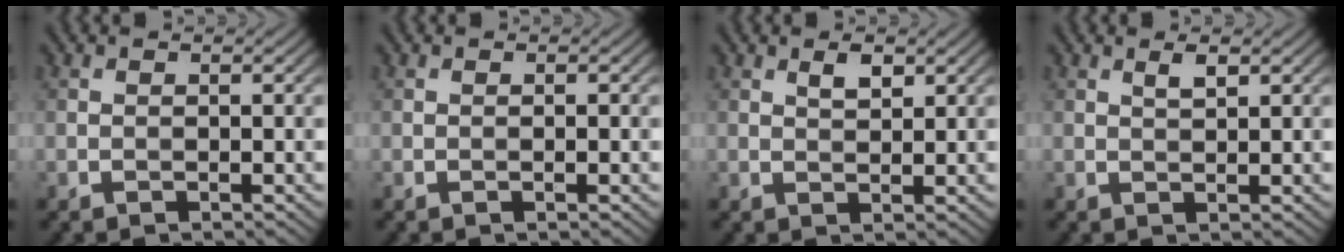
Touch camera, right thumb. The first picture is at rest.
{"total": 0.7, "force": [-0.2, 0.0, 0.7], "torque": [-0.011, 0.000, -0.003]}
{"total": 2.0, "force": [1.1, 0.8, 1.4], "torque": [-0.025, -0.002, 0.022]}
{"total": 1.5, "force": [0.9, 0.3, 1.2], "torque": [-0.026, 0.001, 0.017]}